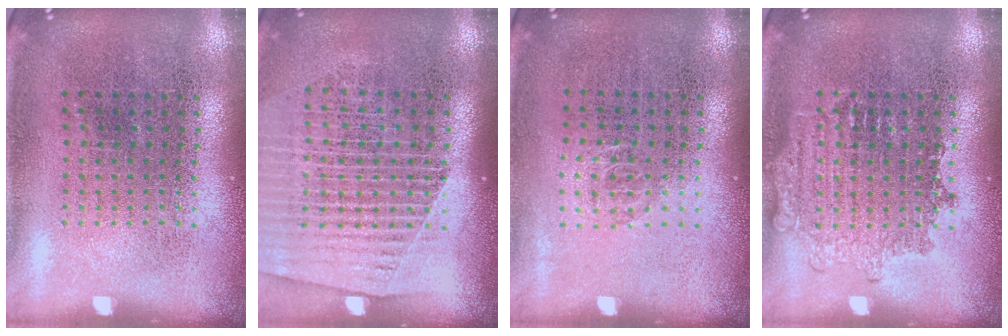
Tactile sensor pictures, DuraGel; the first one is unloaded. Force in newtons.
{"total": 1.7, "press": 1.6, "slide": 0.6}
{"total": 0.6, "press": 0.4, "slide": 0.4}
{"total": 1.8, "press": 1.8, "slide": 0.3}